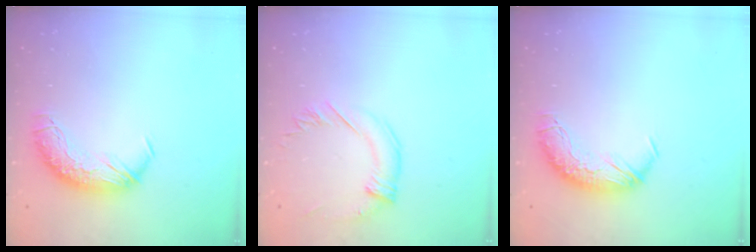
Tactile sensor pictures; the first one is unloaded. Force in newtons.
{"total": 1.6, "press": 1.0, "slide": 1.2}
{"total": 0.0}